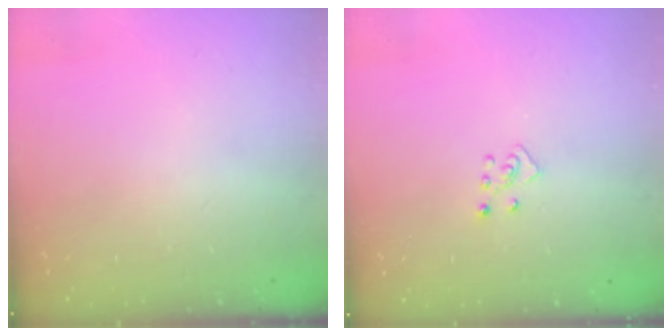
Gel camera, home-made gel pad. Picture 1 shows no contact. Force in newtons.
{"total": 4.6, "press": 4.6, "slide": 0.3}